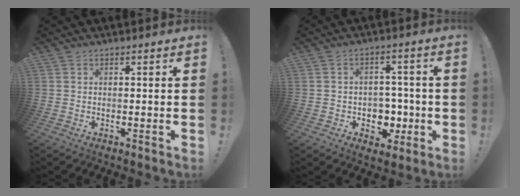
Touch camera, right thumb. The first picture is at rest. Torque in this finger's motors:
{"motor_torque": [0.51, 0.18, 0.52, -0.59, 0.00]}